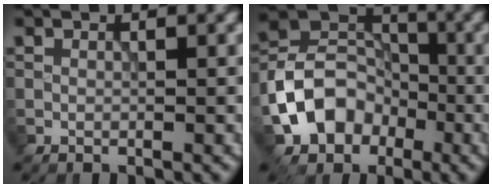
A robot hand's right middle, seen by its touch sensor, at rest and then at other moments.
{"total": 7.7, "force": [-3.2, 6.0, 3.5], "torque": [-0.050, 0.007, -0.069]}